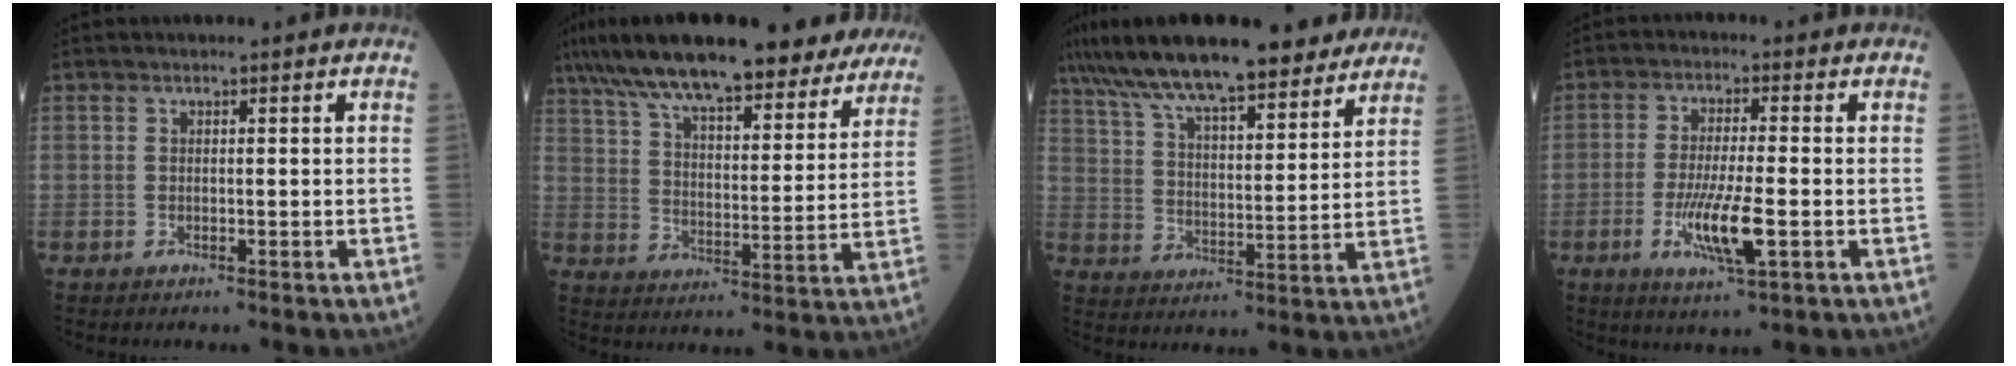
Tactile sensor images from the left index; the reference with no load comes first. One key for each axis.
{"total": 26.7, "fx": 22.1, "fy": 6.4, "fz": 13.5, "tx": -0.220, "ty": 0.028, "tz": 0.305}
{"total": 21.1, "fx": 17.1, "fy": 4.4, "fz": 11.6, "tx": -0.201, "ty": 0.036, "tz": 0.263}
{"total": 7.9, "fx": -2.3, "fy": 0.9, "fz": 7.5, "tx": -0.149, "ty": -0.017, "tz": -0.041}